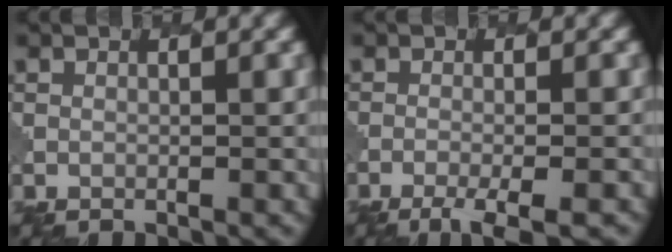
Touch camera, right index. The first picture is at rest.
{"total": 4.0, "force": [-2.5, 0.8, 3.0], "torque": [-0.044, -0.004, -0.043]}